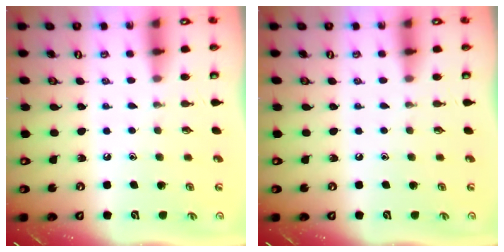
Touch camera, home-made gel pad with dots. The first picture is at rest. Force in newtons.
{"total": 0.0}